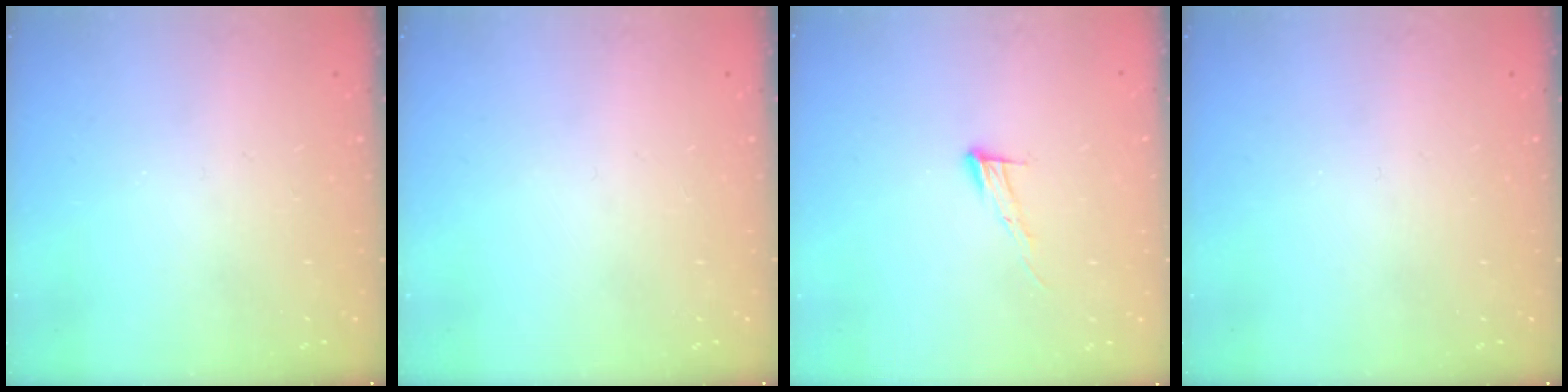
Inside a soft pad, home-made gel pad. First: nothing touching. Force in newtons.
{"total": 0.0}
{"total": 6.7, "press": 6.7, "slide": 0.4}
{"total": 0.0}